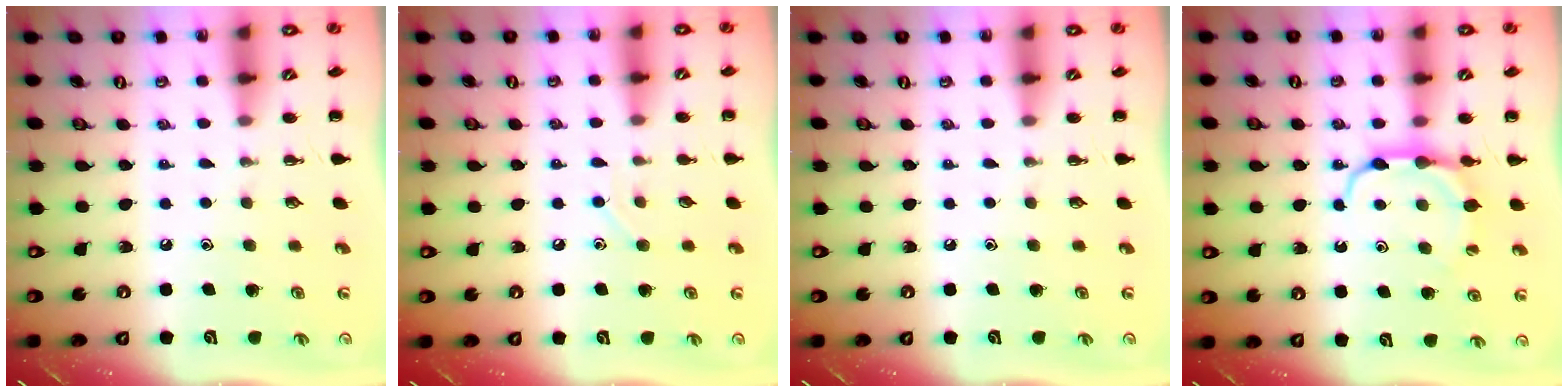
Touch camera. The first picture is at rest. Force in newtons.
{"total": 3.8, "press": 3.7, "slide": 1.1}
{"total": 0.0}
{"total": 7.9, "press": 7.8, "slide": 1.0}